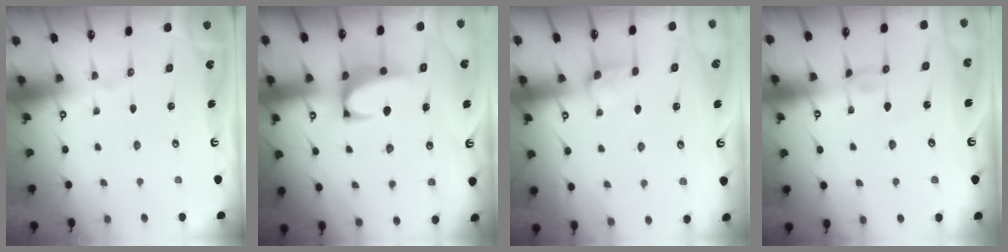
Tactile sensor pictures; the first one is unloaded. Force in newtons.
{"total": 2.2, "press": 2.0, "slide": 0.9}
{"total": 2.5, "press": 2.5, "slide": 0.6}
{"total": 2.8, "press": 2.8, "slide": 0.1}